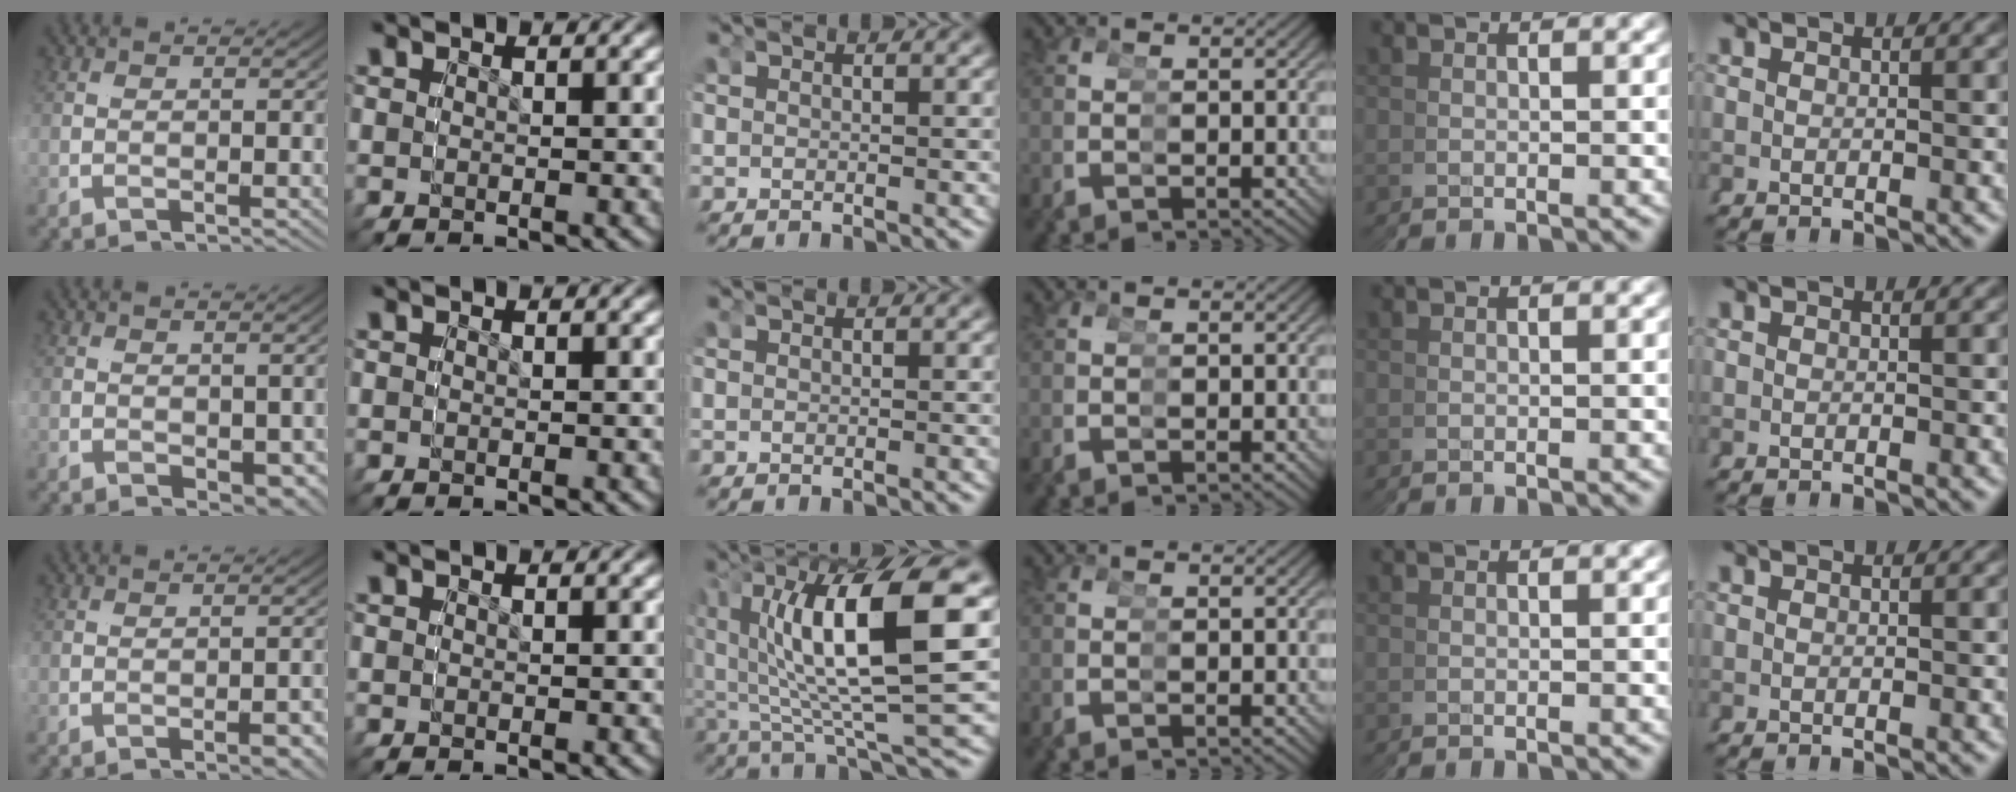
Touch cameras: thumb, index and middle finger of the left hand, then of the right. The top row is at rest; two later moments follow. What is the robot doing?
{"motion": "grasp_and_lifting", "object": "cubes"}